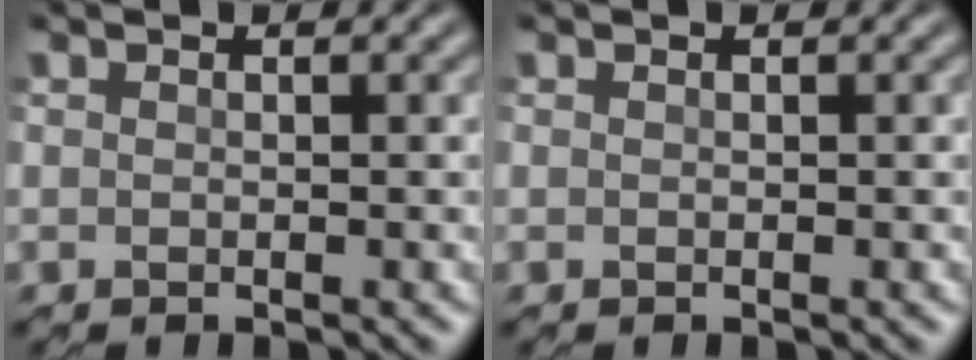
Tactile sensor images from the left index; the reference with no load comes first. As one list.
[{"total": 0.0}]